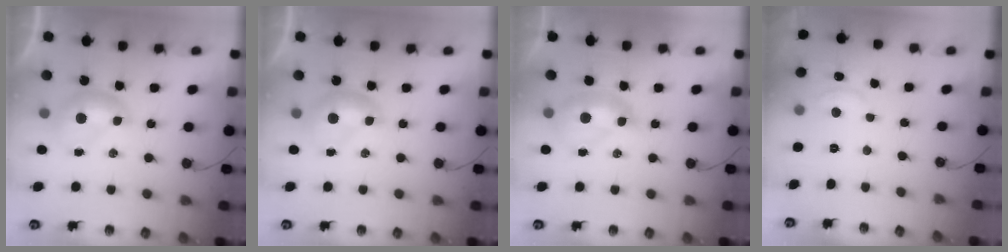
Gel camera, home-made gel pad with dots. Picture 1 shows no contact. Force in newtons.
{"total": 0.0}
{"total": 2.2, "press": 2.1, "slide": 0.7}
{"total": 2.1, "press": 2.1, "slide": 0.2}